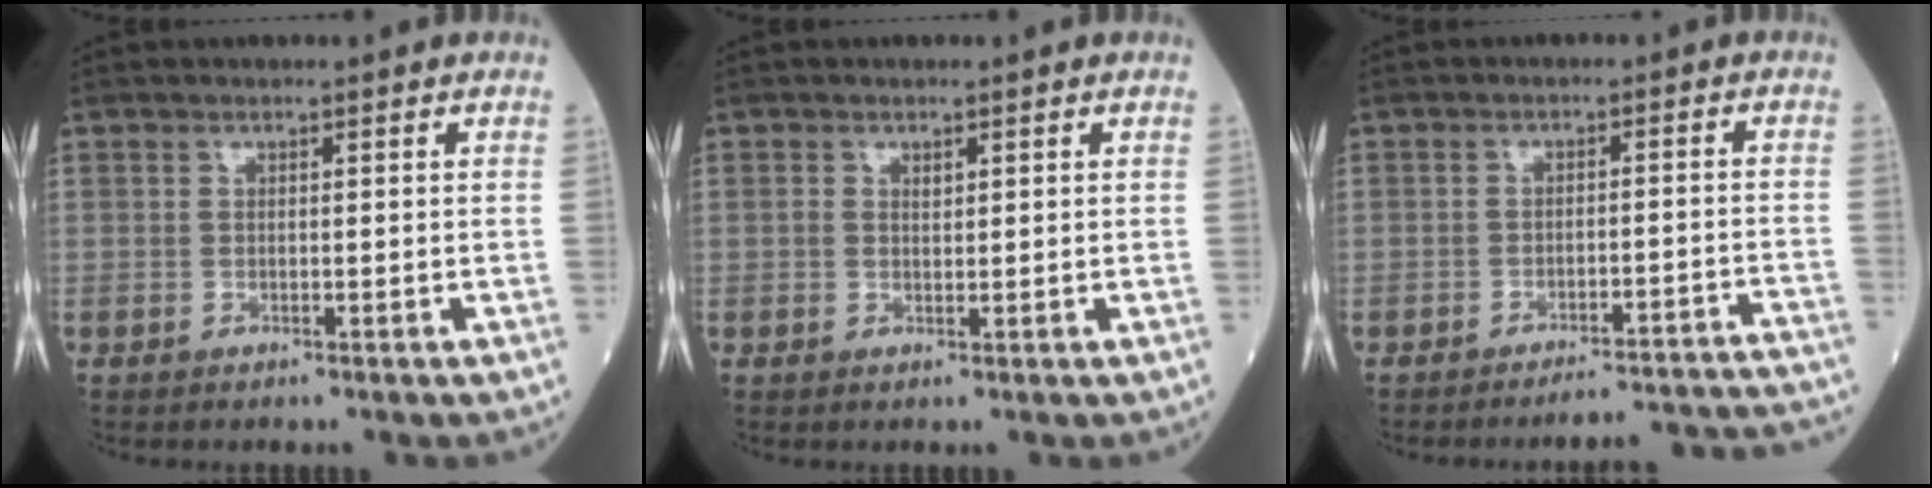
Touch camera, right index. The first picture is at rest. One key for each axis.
{"total": 0.7, "fx": 0.3, "fy": 0.4, "fz": 0.5, "tx": -0.015, "ty": 0.005, "tz": 0.009}
{"total": 13.9, "fx": -13.8, "fy": -0.4, "fz": 1.8, "tx": 0.008, "ty": 0.014, "tz": -0.159}